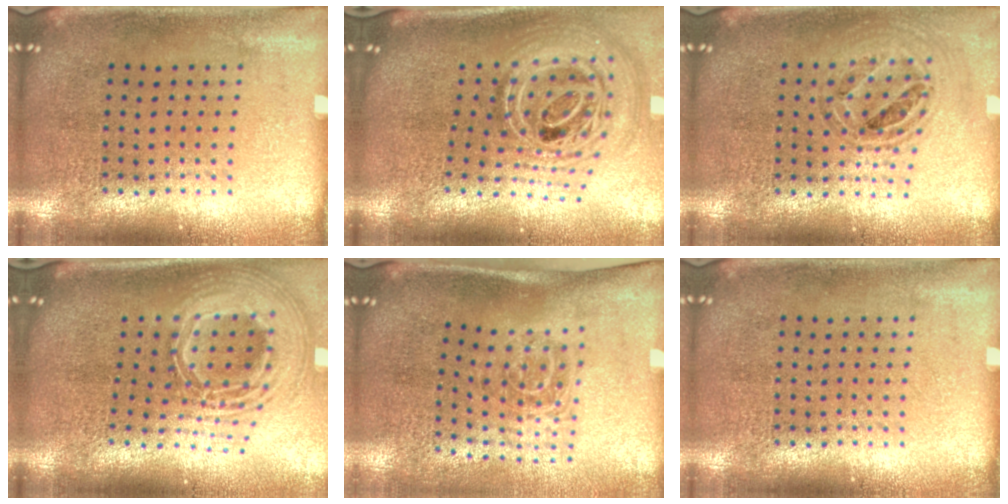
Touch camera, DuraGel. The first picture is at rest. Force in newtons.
{"total": 2.9, "press": 2.0, "slide": 2.1}
{"total": 0.7, "press": 0.7, "slide": 0.0}
{"total": 2.8, "press": 1.9, "slide": 2.0}
{"total": 1.7, "press": 1.1, "slide": 1.3}
{"total": 0.0}